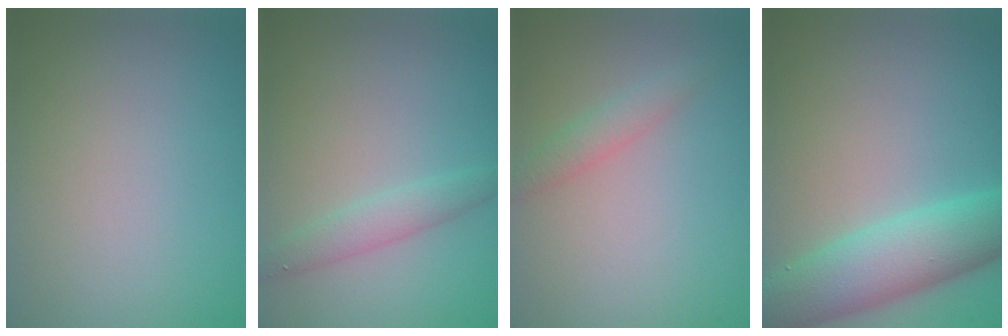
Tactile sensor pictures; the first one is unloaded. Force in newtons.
{"total": 2.1, "press": 2.1, "slide": 0.1}
{"total": 1.7, "press": 1.7, "slide": 0.1}
{"total": 6.9, "press": 6.9, "slide": 0.1}